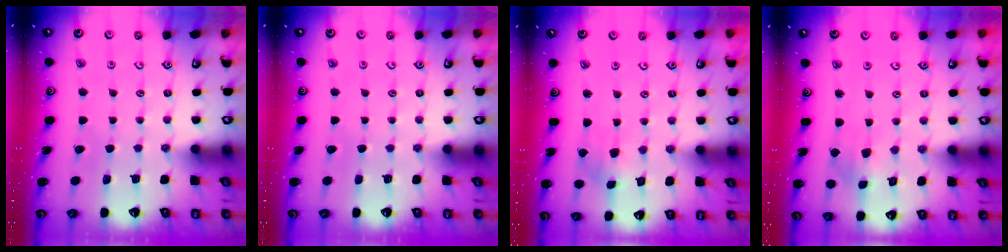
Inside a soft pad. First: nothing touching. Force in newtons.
{"total": 0.0}
{"total": 2.1, "press": 2.1, "slide": 0.2}
{"total": 2.7, "press": 2.7, "slide": 0.1}